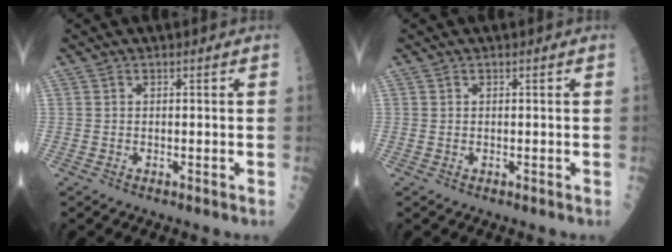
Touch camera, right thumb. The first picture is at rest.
{"total": 0.0}